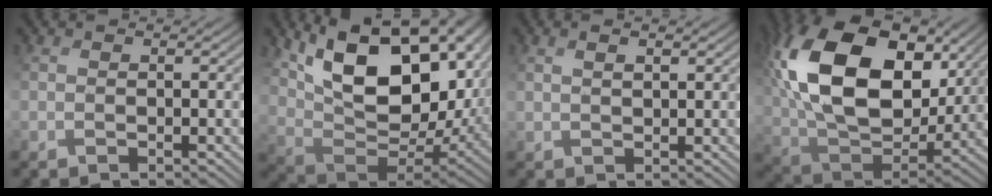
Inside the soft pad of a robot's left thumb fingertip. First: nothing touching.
{"total": 17.6, "force": [6.8, 9.6, 13.1], "torque": [-0.247, -0.003, 0.129]}
{"total": 1.8, "force": [1.0, 0.6, 1.4], "torque": [-0.025, -0.003, 0.025]}
{"total": 19.9, "force": [6.5, 12.5, 14.1], "torque": [-0.321, 0.017, 0.121]}